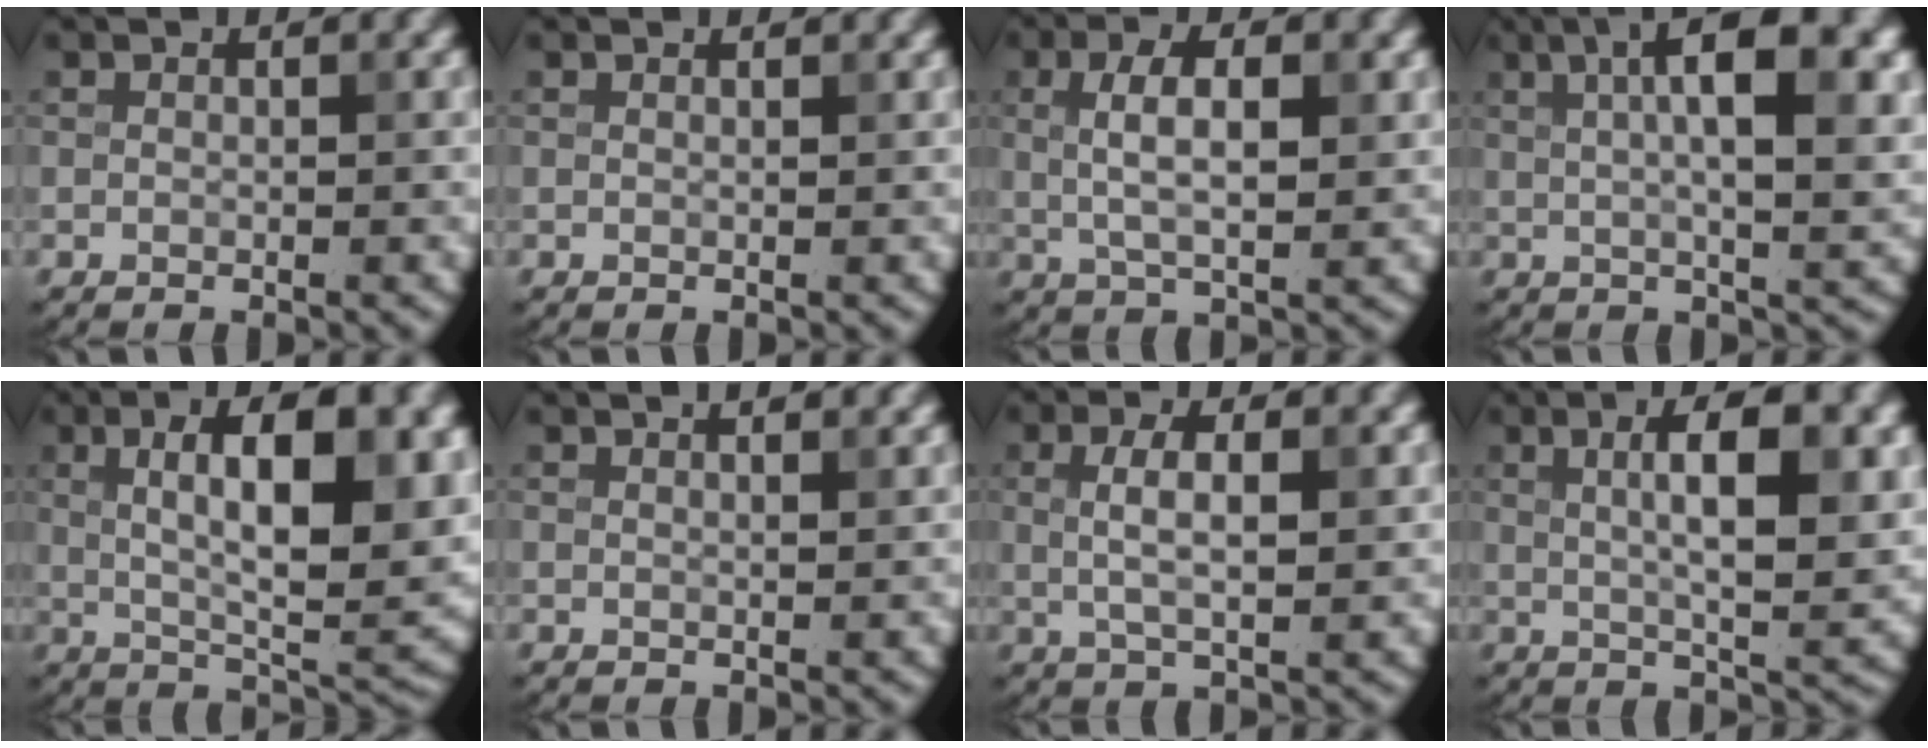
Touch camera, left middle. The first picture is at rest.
{"total": 1.3, "force": [1.2, 0.3, 0.4], "torque": [-0.003, -0.001, 0.005]}
{"total": 4.8, "force": [0.8, 1.7, 4.4], "torque": [-0.087, 0.004, 0.015]}
{"total": 8.6, "force": [2.4, 2.3, 7.9], "torque": [-0.107, 0.016, 0.033]}
{"total": 12.4, "force": [2.7, 4.5, 11.2], "torque": [-0.158, 0.000, 0.040]}
{"total": 3.4, "force": [2.3, 1.5, 2.0], "torque": [0.003, 0.022, -0.001]}
{"total": 3.8, "force": [0.7, 1.1, 3.6], "torque": [-0.070, 0.003, 0.012]}
{"total": 7.8, "force": [1.7, 2.1, 7.3], "torque": [-0.101, 0.006, 0.026]}